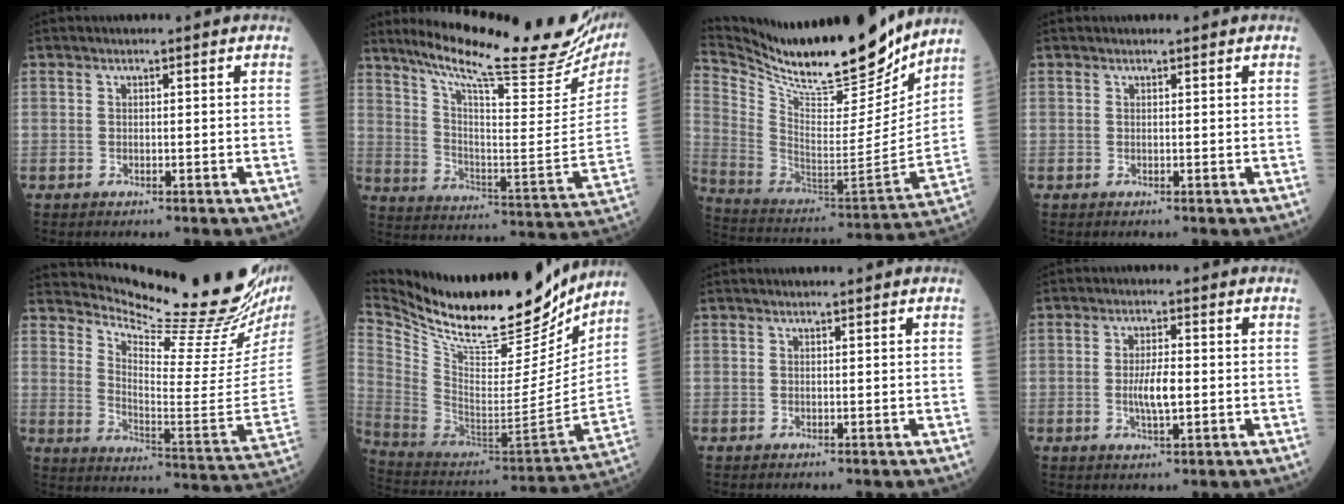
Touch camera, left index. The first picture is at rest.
{"total": 27.7, "force": [23.8, 3.2, 13.7], "torque": [-0.220, -0.074, 0.320]}
{"total": 23.5, "force": [20.9, 3.3, 10.2], "torque": [-0.196, -0.051, 0.337]}
{"total": 0.5, "force": [0.5, 0.0, 0.1], "torque": [-0.005, 0.001, 0.007]}
{"total": 23.1, "force": [21.3, -0.4, 8.8], "torque": [-0.149, -0.122, 0.285]}
{"total": 26.5, "force": [22.8, 5.8, 12.3], "torque": [-0.232, -0.047, 0.357]}
{"total": 1.0, "force": [0.9, 0.0, 0.4], "torque": [-0.002, 0.007, 0.014]}
{"total": 4.3, "force": [-0.7, 0.9, 4.1], "torque": [-0.082, -0.007, -0.013]}